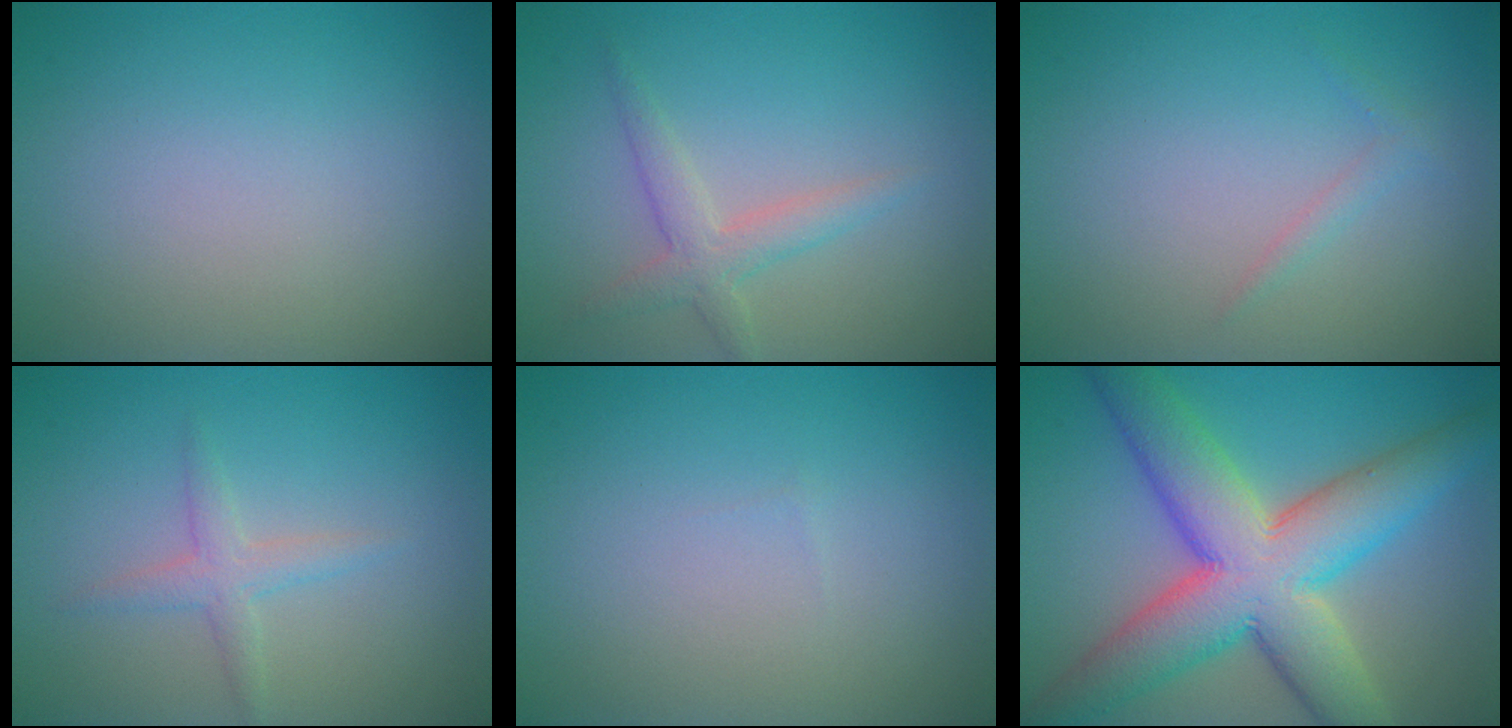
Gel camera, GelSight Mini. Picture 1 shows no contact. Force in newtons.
{"total": 2.4, "press": 2.4, "slide": 0.1}
{"total": 0.9, "press": 0.9, "slide": 0.0}
{"total": 1.8, "press": 1.8, "slide": 0.0}
{"total": 0.0}
{"total": 11.6, "press": 11.5, "slide": 0.6}